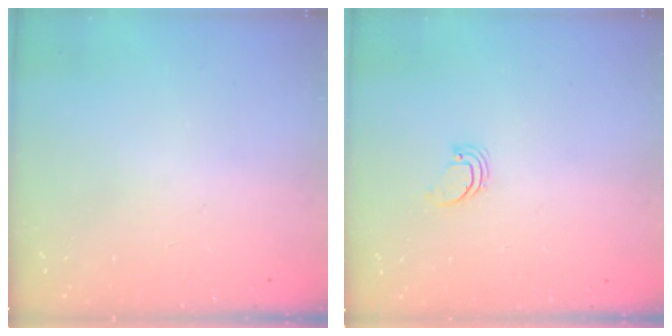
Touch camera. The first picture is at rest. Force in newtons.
{"total": 0.9, "press": 0.9, "slide": 0.1}